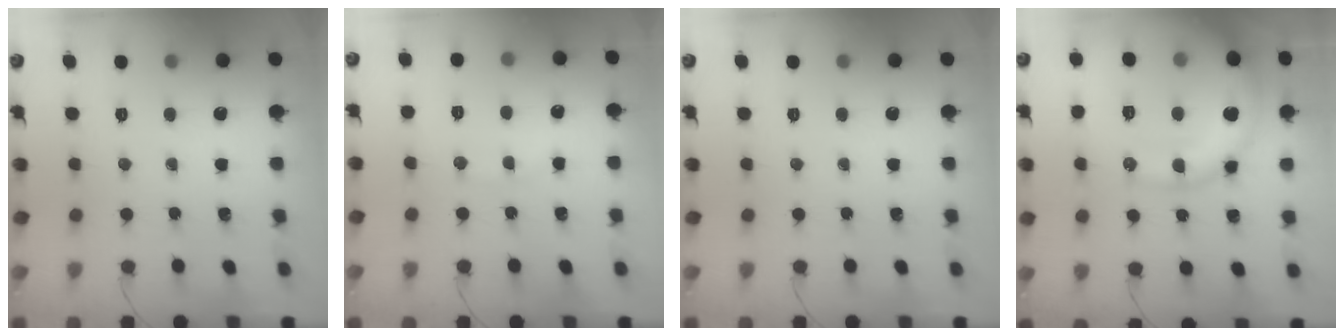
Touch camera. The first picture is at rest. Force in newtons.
{"total": 6.9, "press": 6.8, "slide": 1.2}
{"total": 0.0}
{"total": 17.1, "press": 17.1, "slide": 0.9}